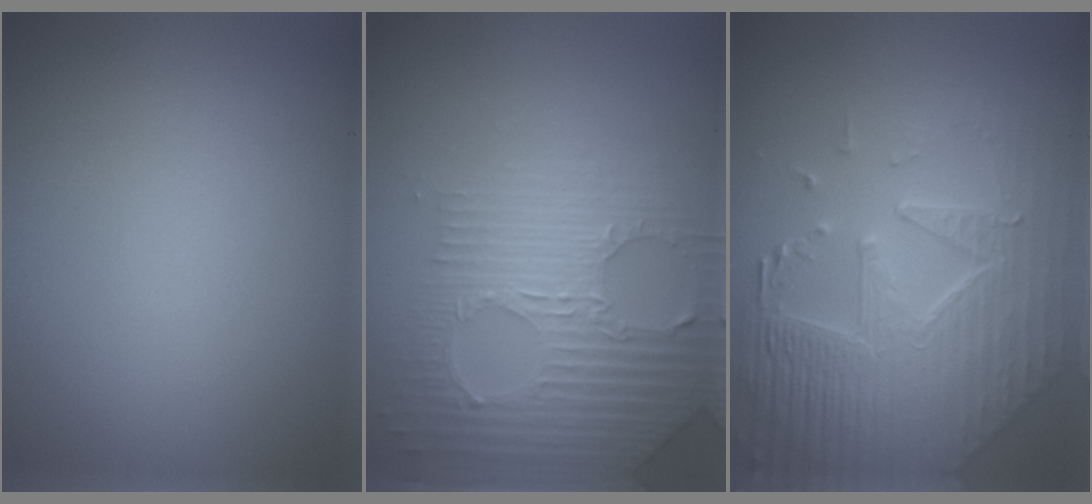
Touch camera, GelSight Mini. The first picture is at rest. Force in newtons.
{"total": 4.5, "press": 4.3, "slide": 1.1}
{"total": 8.8, "press": 6.0, "slide": 6.4}